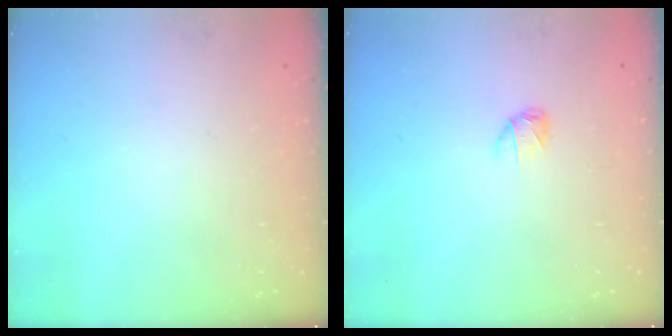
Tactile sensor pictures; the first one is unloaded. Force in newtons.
{"total": 3.0, "press": 2.9, "slide": 0.7}